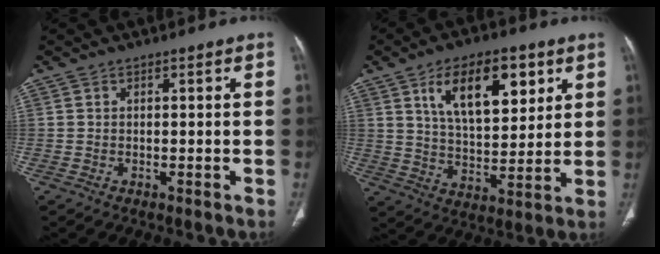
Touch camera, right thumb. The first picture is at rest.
{"total": 15.8, "force": [7.0, 7.9, 11.9], "torque": [-0.149, -0.028, 0.122]}